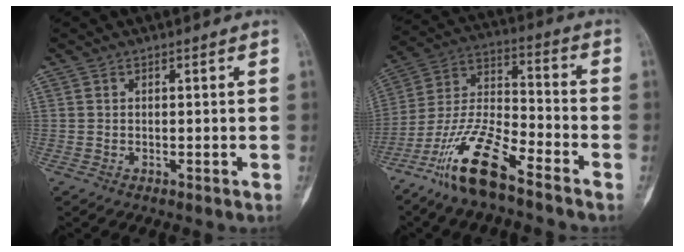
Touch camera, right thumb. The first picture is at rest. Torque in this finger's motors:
{"motor_torque": [0.16, 0.16, 1.46, -1.31, 0.19]}